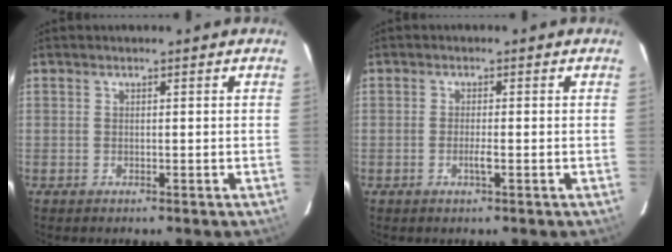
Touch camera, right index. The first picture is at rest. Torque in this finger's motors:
{"motor_torque": [0.50, 0.06, 0.19, 0.03]}